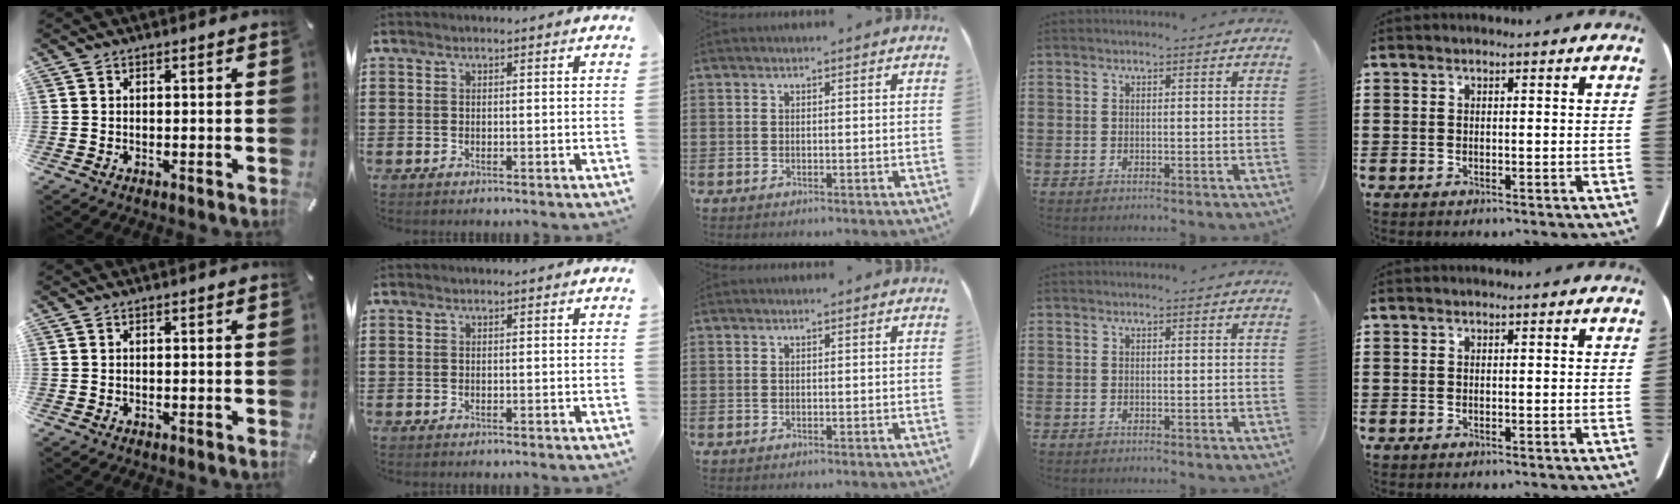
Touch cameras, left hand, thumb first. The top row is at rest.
{}